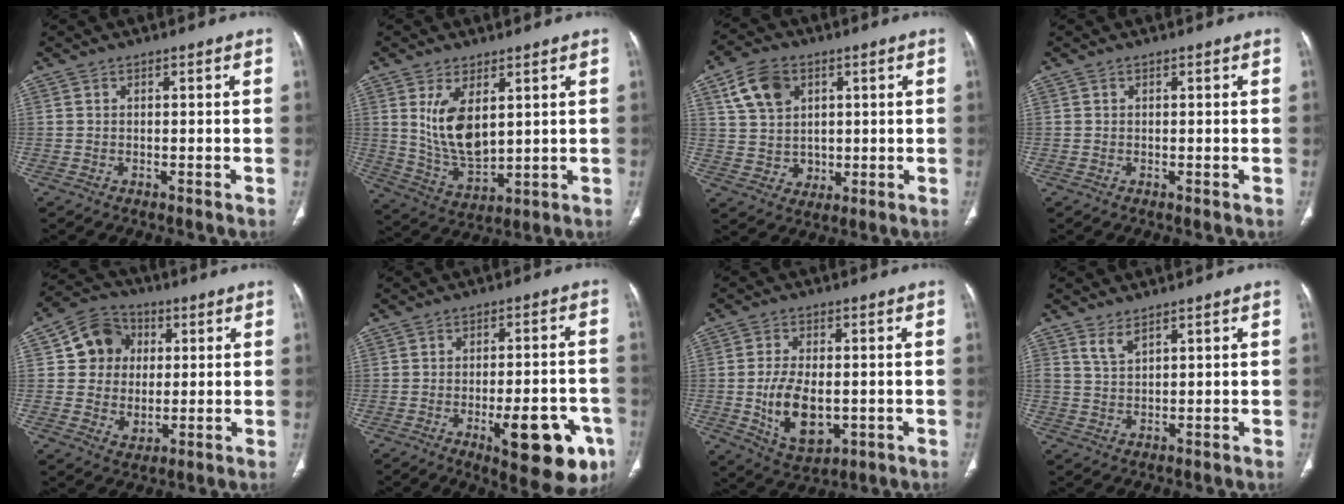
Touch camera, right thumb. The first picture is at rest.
{"total": 10.3, "force": [3.1, 5.2, 8.3], "torque": [-0.144, -0.027, 0.075]}
{"total": 10.5, "force": [3.9, 8.3, 5.1], "torque": [-0.069, -0.008, 0.082]}
{"total": 0.0}
{"total": 11.3, "force": [2.3, 10.1, 4.6], "torque": [-0.033, -0.002, 0.037]}
{"total": 15.9, "force": [-6.5, 5.6, 13.4], "torque": [-0.131, 0.024, -0.073]}
{"total": 11.1, "force": [-1.5, 6.4, 8.9], "torque": [-0.147, -0.009, -0.011]}
{"total": 2.7, "force": [2.1, 0.8, 1.5], "torque": [-0.031, -0.015, 0.050]}